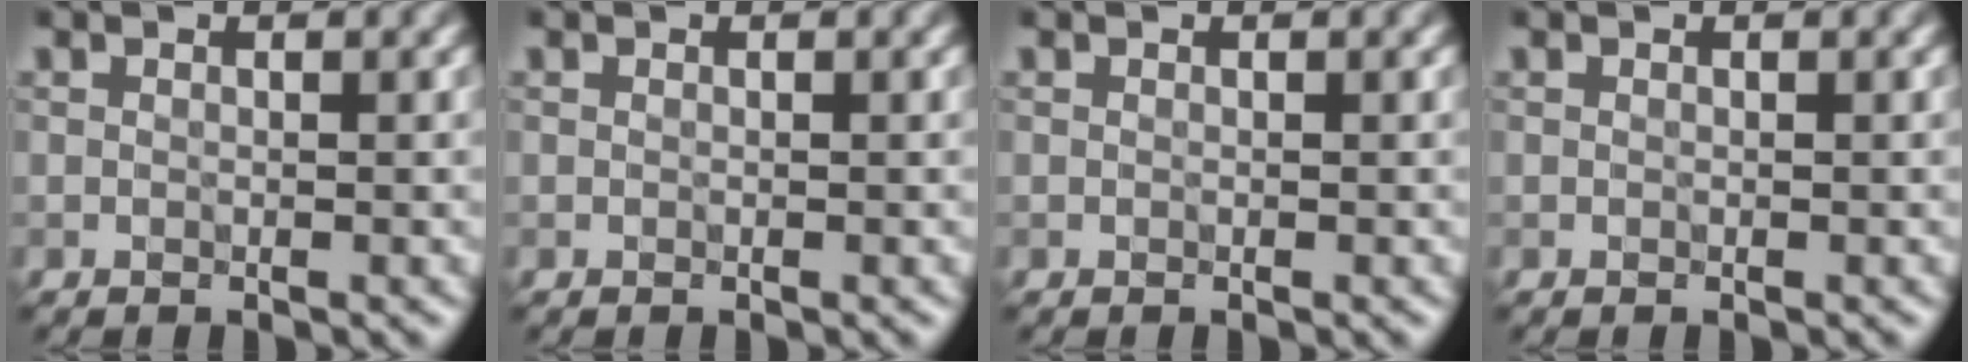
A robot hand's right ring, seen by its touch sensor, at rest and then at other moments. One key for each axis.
{"total": 0.0}
{"total": 0.0}
{"total": 0.0}